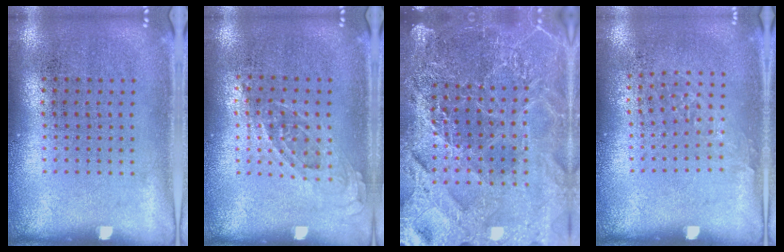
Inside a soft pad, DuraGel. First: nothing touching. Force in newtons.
{"total": 0.7, "press": 0.7, "slide": 0.3}
{"total": 5.5, "press": 4.9, "slide": 2.5}
{"total": 0.9, "press": 0.7, "slide": 0.5}